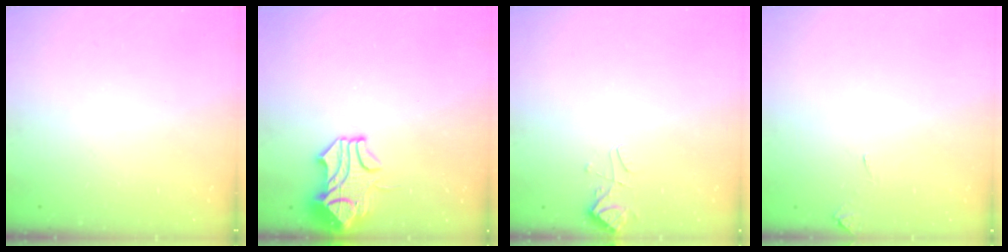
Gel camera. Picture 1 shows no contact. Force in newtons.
{"total": 2.0, "press": 1.3, "slide": 1.5}
{"total": 2.8, "press": 2.8, "slide": 0.5}
{"total": 1.1, "press": 1.0, "slide": 0.3}